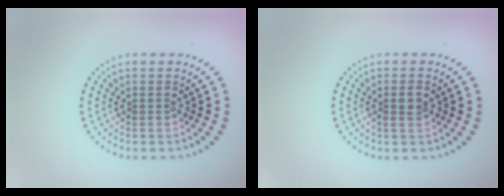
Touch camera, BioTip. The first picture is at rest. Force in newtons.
{"total": 1.3, "press": 1.2, "slide": 0.5}